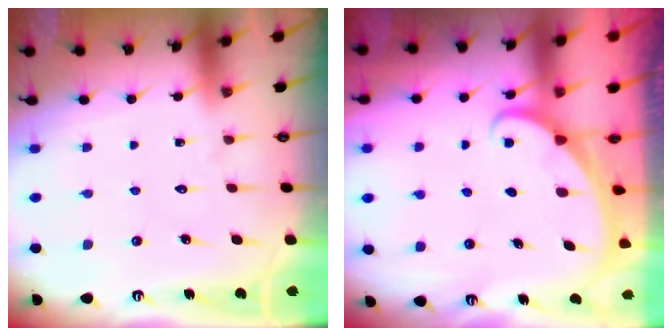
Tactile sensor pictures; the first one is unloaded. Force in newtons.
{"total": 1.7, "press": 1.7, "slide": 0.1}